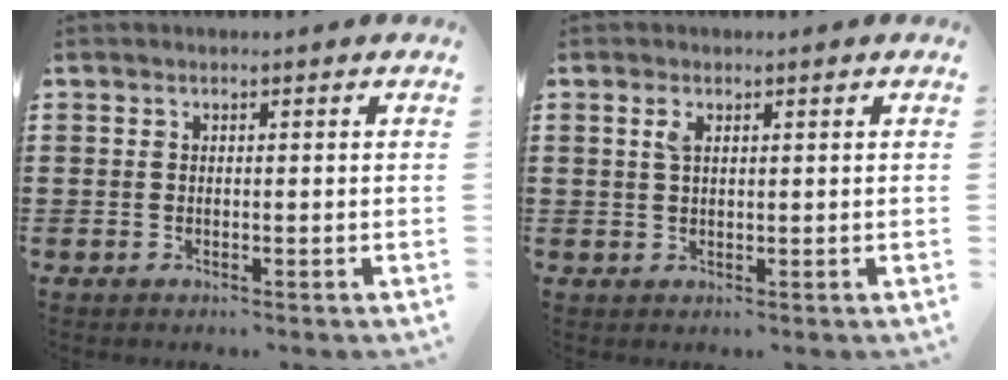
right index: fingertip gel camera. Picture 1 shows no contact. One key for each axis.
{"total": 1.9, "fx": 0.8, "fy": 0.6, "fz": 1.6, "tx": -0.034, "ty": 0.002, "tz": 0.014}